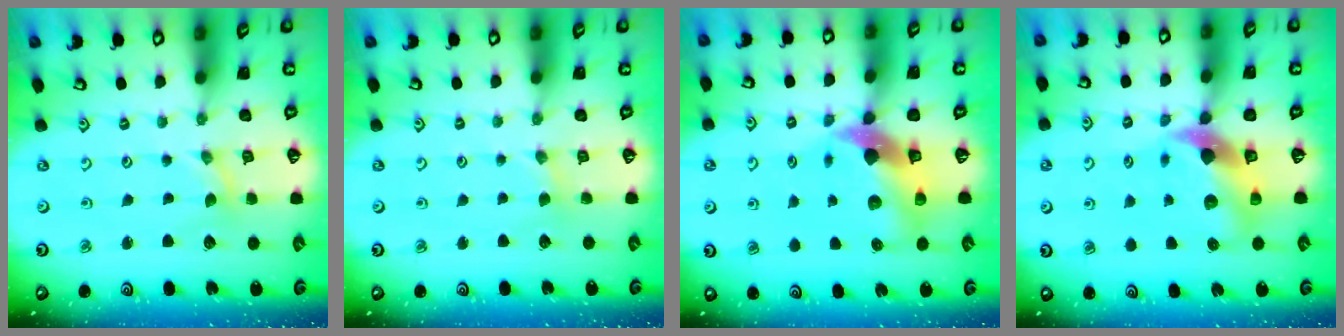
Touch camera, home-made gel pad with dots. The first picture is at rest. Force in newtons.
{"total": 1.3, "press": 1.2, "slide": 0.3}
{"total": 10.9, "press": 10.8, "slide": 1.4}
{"total": 10.5, "press": 10.4, "slide": 1.5}